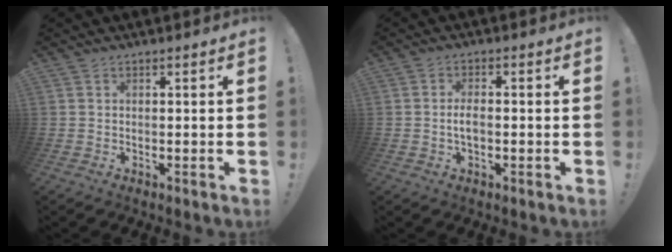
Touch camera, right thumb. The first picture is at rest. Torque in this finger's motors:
{"motor_torque": [-0.03, 0.07, 0.08, 0.13, 0.01]}